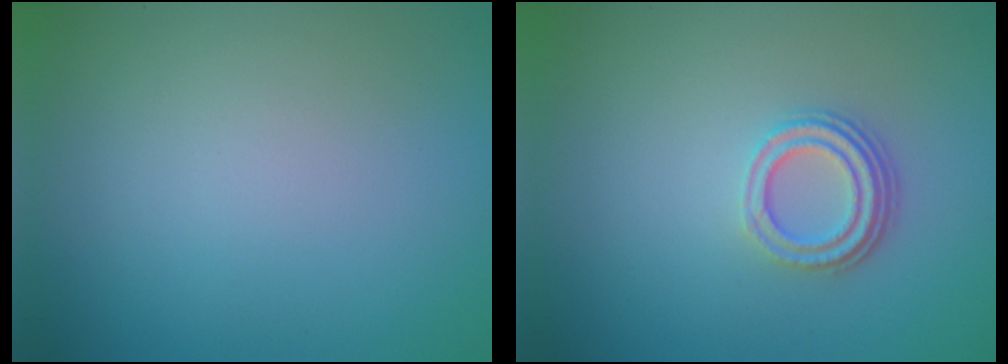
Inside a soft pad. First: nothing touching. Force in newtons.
{"total": 3.1, "press": 2.2, "slide": 2.2}